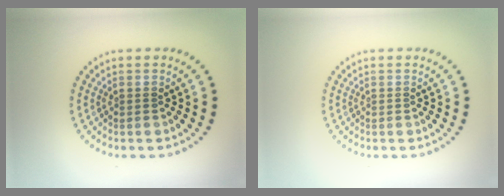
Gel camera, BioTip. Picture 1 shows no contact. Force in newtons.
{"total": 0.0}